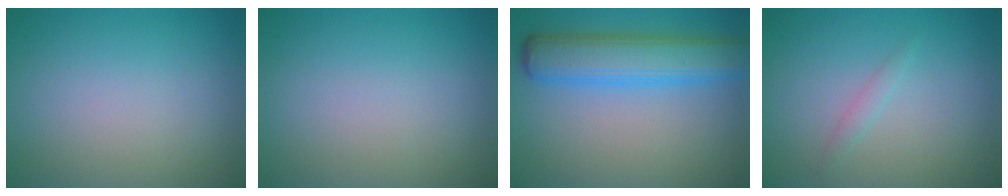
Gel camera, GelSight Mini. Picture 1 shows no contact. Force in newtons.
{"total": 0.0}
{"total": 6.5, "press": 6.5, "slide": 0.1}
{"total": 0.8, "press": 0.8, "slide": 0.0}